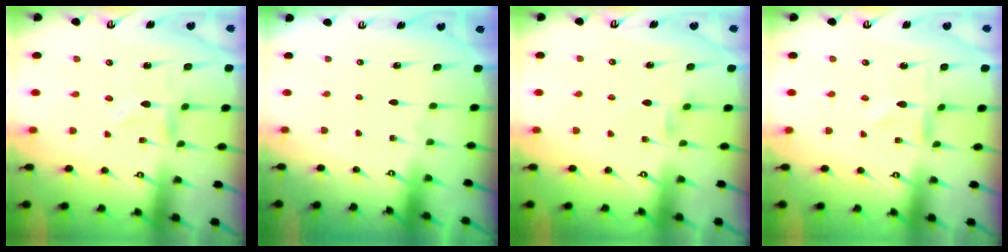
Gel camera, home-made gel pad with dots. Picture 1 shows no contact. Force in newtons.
{"total": 0.0}
{"total": 1.2, "press": 1.1, "slide": 0.3}
{"total": 0.0}